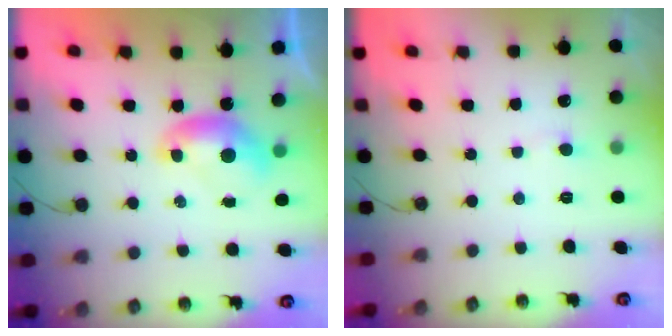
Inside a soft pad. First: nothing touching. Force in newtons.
{"total": 0.7, "press": 0.6, "slide": 0.4}